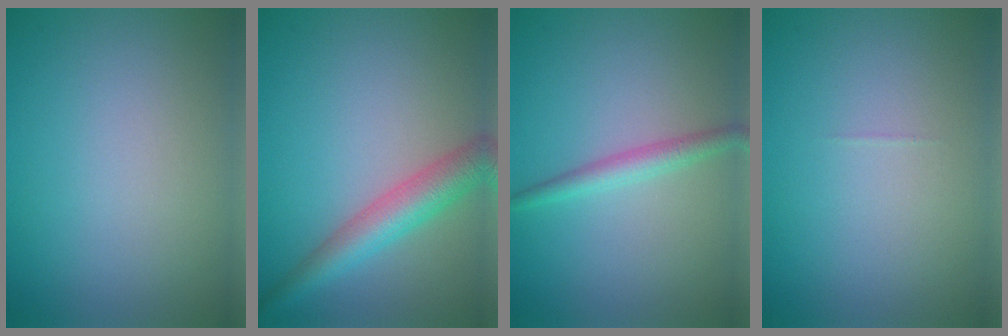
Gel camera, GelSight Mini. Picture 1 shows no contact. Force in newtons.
{"total": 4.5, "press": 4.5, "slide": 0.2}
{"total": 1.9, "press": 1.9, "slide": 0.0}
{"total": 0.0}